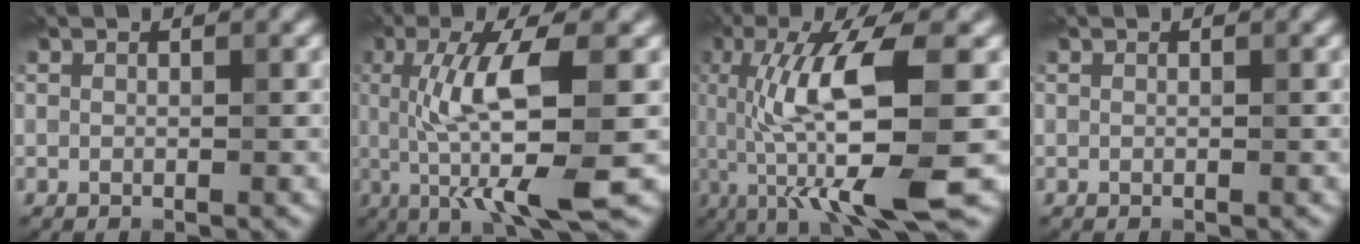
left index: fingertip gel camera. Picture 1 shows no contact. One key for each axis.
{"total": 9.5, "fx": -0.4, "fy": 2.3, "fz": 9.2, "tx": -0.156, "ty": -0.007, "tz": 0.000}
{"total": 11.4, "fx": -1.1, "fy": 2.6, "fz": 11.0, "tx": -0.192, "ty": 0.000, "tz": -0.012}
{"total": 0.0}